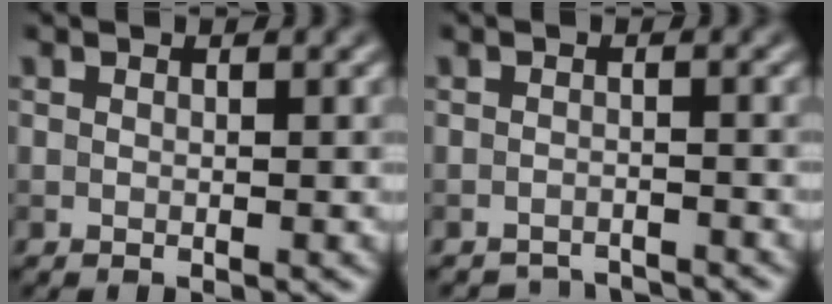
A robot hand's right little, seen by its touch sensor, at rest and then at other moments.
{"total": 3.3, "force": [-3.3, 0.3, -0.1], "torque": [0.008, -0.006, -0.050]}